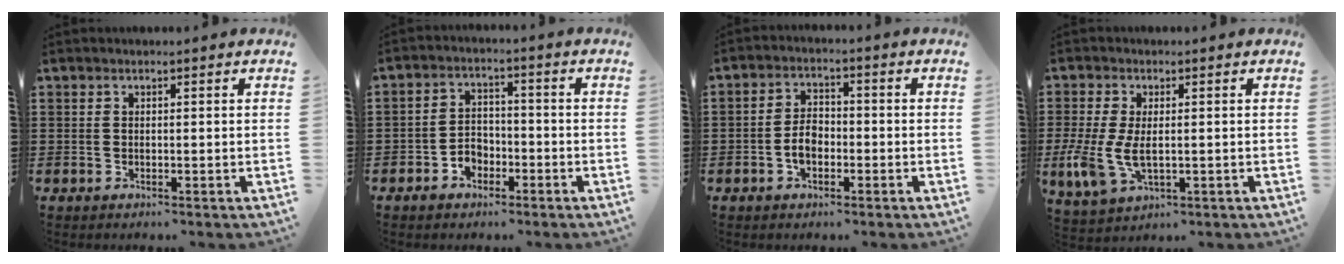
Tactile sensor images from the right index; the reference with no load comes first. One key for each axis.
{"total": 3.6, "fx": -2.2, "fy": 2.5, "fz": 1.2, "tx": -0.028, "ty": 0.010, "tz": -0.044}
{"total": 3.9, "fx": -1.3, "fy": 2.3, "fz": 2.9, "tx": -0.068, "ty": 0.001, "tz": -0.029}
{"total": 7.1, "fx": -0.7, "fy": 3.8, "fz": 6.0, "tx": -0.139, "ty": -0.006, "tz": -0.013}